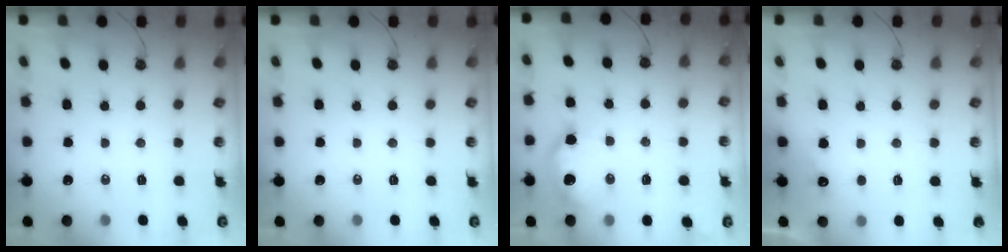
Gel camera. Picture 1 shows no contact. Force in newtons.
{"total": 0.0}
{"total": 13.8, "press": 13.8, "slide": 1.0}
{"total": 4.5, "press": 4.4, "slide": 1.2}